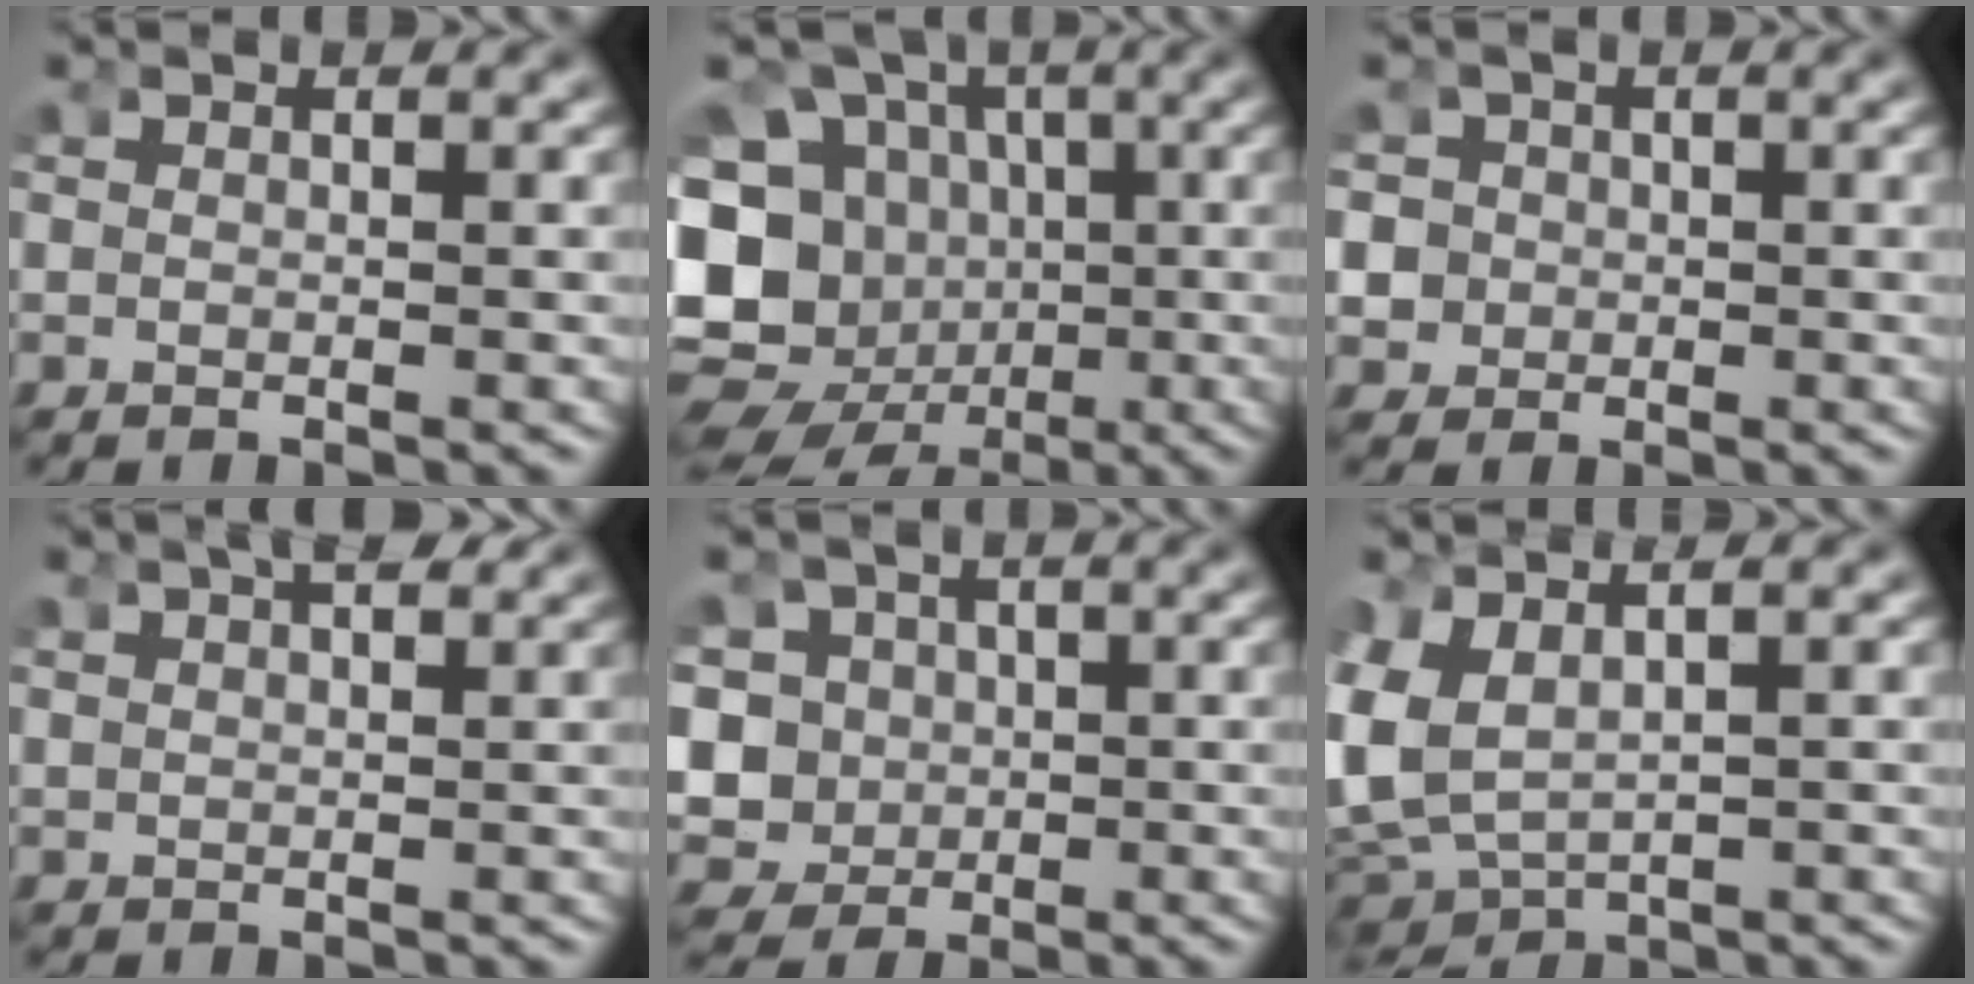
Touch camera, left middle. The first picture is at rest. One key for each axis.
{"total": 20.1, "fx": -4.0, "fy": 17.8, "fz": 8.5, "tx": -0.214, "ty": -0.083, "tz": -0.059}
{"total": 5.5, "fx": -0.3, "fy": 5.2, "fz": 1.6, "tx": -0.062, "ty": -0.015, "tz": -0.007}
{"total": 3.1, "fx": 2.0, "fy": 1.1, "fz": 2.0, "tx": -0.021, "ty": 0.006, "tz": 0.033}
{"total": 12.5, "fx": -1.0, "fy": 11.8, "fz": 3.9, "tx": -0.134, "ty": -0.047, "tz": -0.019}
{"total": 9.9, "fx": -1.5, "fy": 8.6, "fz": 4.6, "tx": -0.167, "ty": -0.048, "tz": -0.012}